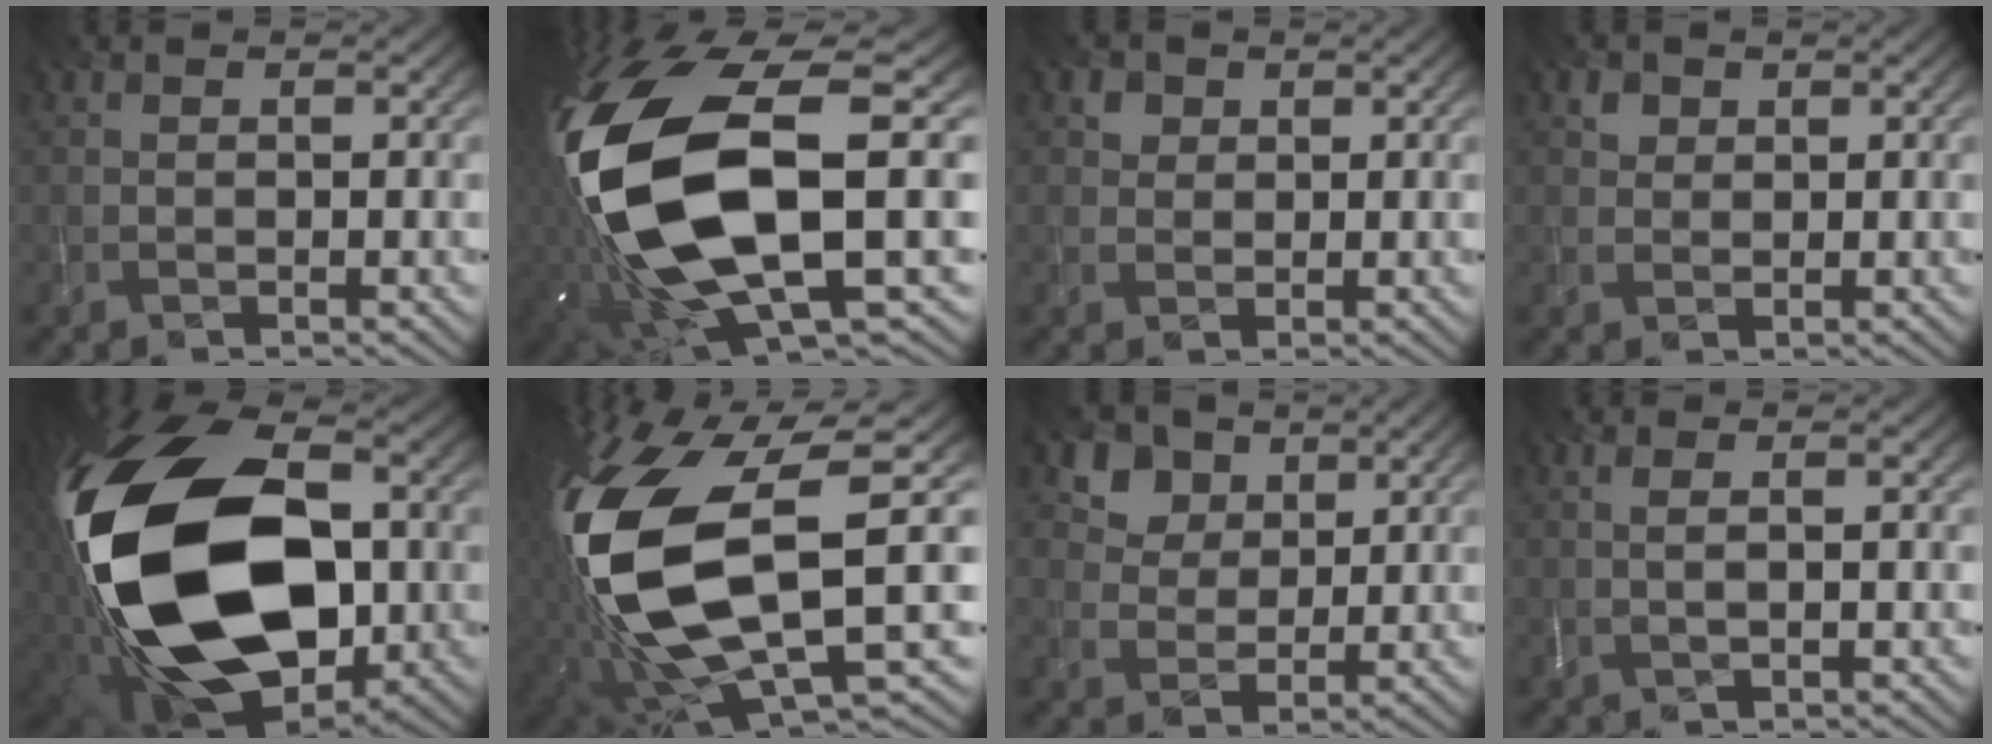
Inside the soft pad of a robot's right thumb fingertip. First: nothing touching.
{"total": 20.1, "force": [-0.5, 8.6, 18.2], "torque": [-0.418, -0.052, 0.017]}
{"total": 2.4, "force": [1.2, 1.9, 0.7], "torque": [-0.021, -0.009, 0.024]}
{"total": 1.9, "force": [1.0, 1.5, 0.5], "torque": [-0.015, -0.005, 0.019]}
{"total": 23.7, "force": [-1.2, 15.2, 18.1], "torque": [-0.399, -0.057, -0.005]}
{"total": 18.3, "force": [-0.3, 8.1, 16.4], "torque": [-0.381, -0.037, 0.006]}
{"total": 6.2, "force": [3.7, 4.4, 2.3], "torque": [-0.063, -0.017, 0.078]}
{"total": 1.5, "force": [0.3, 0.2, 1.5], "torque": [-0.031, 0.006, 0.002]}